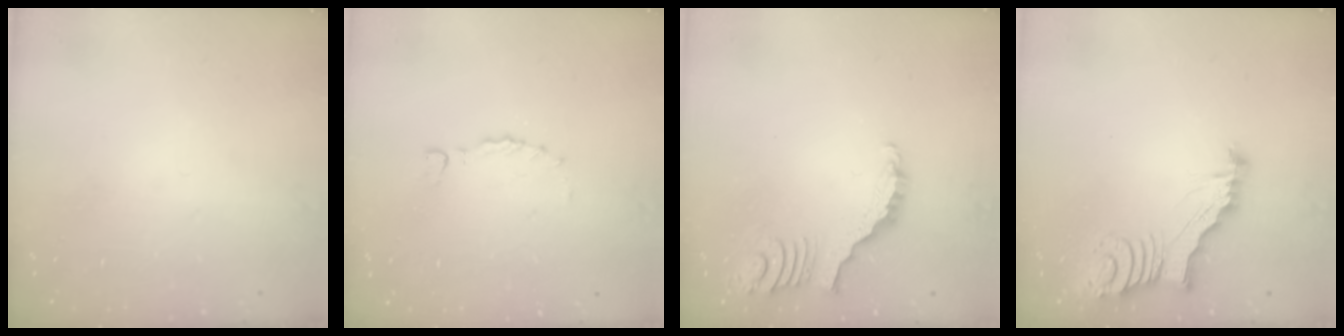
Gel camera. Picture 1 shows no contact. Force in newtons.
{"total": 0.0}
{"total": 3.7, "press": 3.7, "slide": 0.7}
{"total": 4.4, "press": 4.3, "slide": 0.4}